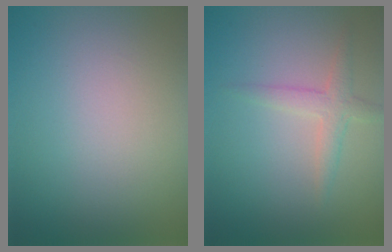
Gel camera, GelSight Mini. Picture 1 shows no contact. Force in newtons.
{"total": 2.1, "press": 2.1, "slide": 0.1}